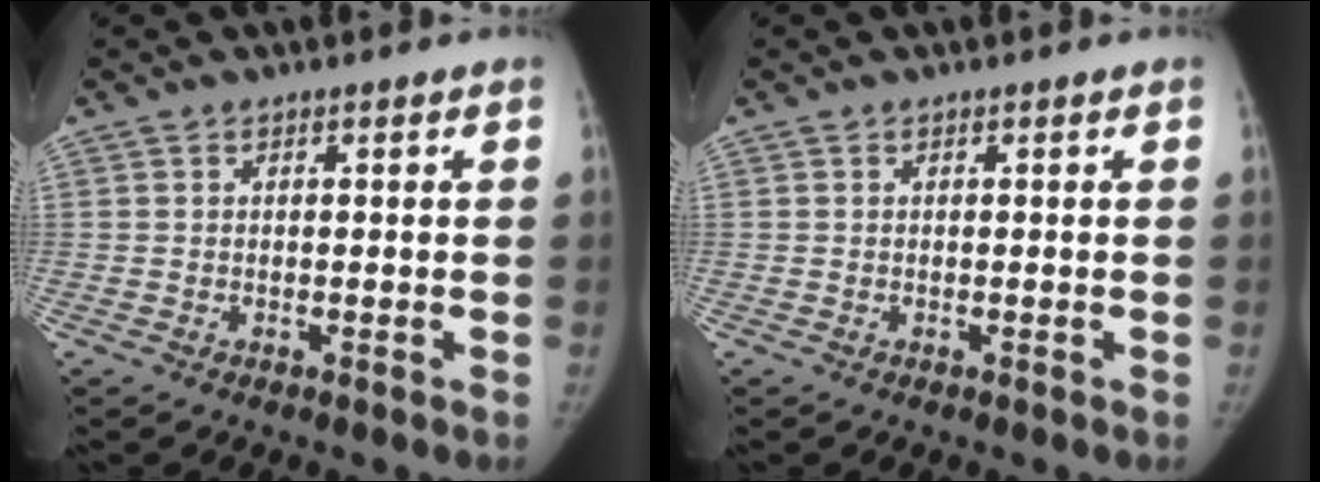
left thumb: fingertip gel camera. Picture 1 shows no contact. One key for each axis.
{"total": 0.0}